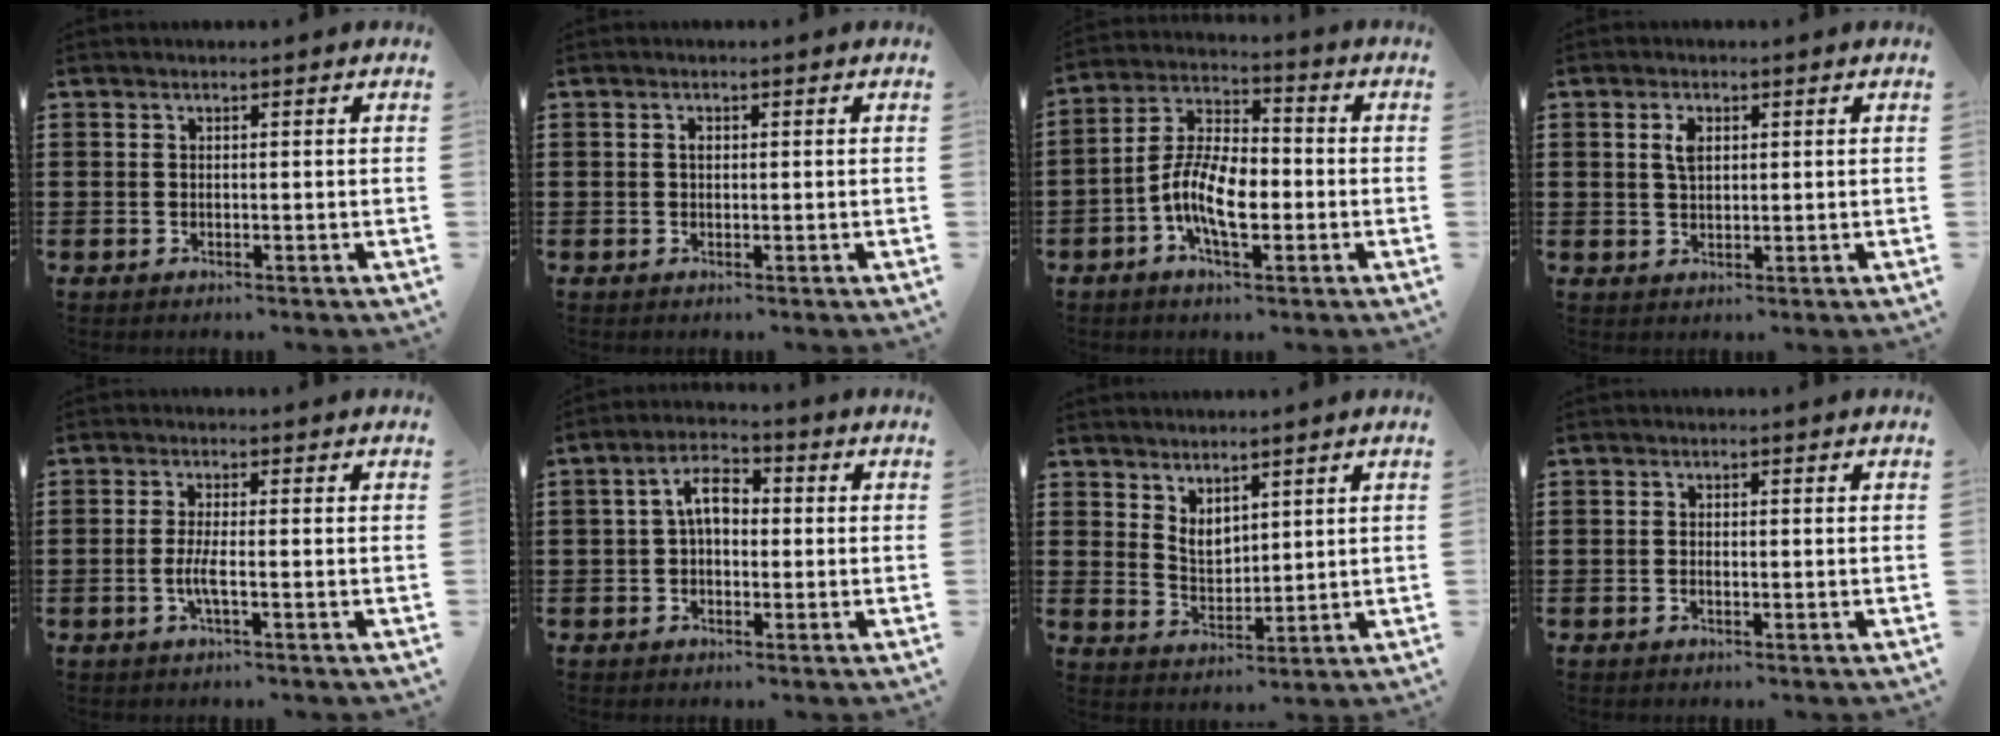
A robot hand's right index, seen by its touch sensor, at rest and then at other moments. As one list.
[{"total": 0.8, "force": [0.1, 0.5, 0.7], "torque": [-0.014, 0.002, 0.001]}, {"total": 9.5, "force": [-2.7, 4.3, 8.1], "torque": [-0.184, -0.002, -0.057]}, {"total": 2.7, "force": [0.9, 1.4, 2.2], "torque": [-0.048, 0.007, 0.015]}, {"total": 3.2, "force": [-1.0, 0.3, 3.1], "torque": [-0.069, -0.009, -0.023]}, {"total": 5.5, "force": [0.2, 3.1, 4.5], "torque": [-0.089, 0.014, 0.001]}, {"total": 3.7, "force": [2.6, 2.2, 1.4], "torque": [-0.037, 0.002, 0.050]}, {"total": 0.6, "force": [-0.3, 0.2, 0.5], "torque": [-0.011, -0.004, -0.004]}]